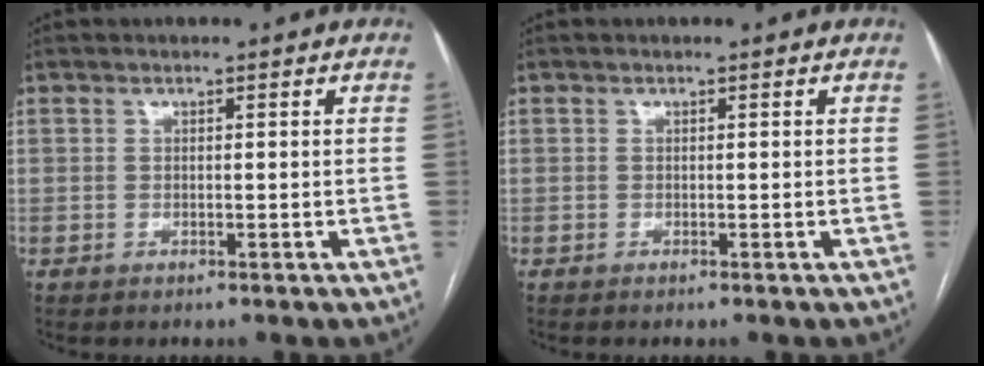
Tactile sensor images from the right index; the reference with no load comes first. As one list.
[{"total": 0.0}]